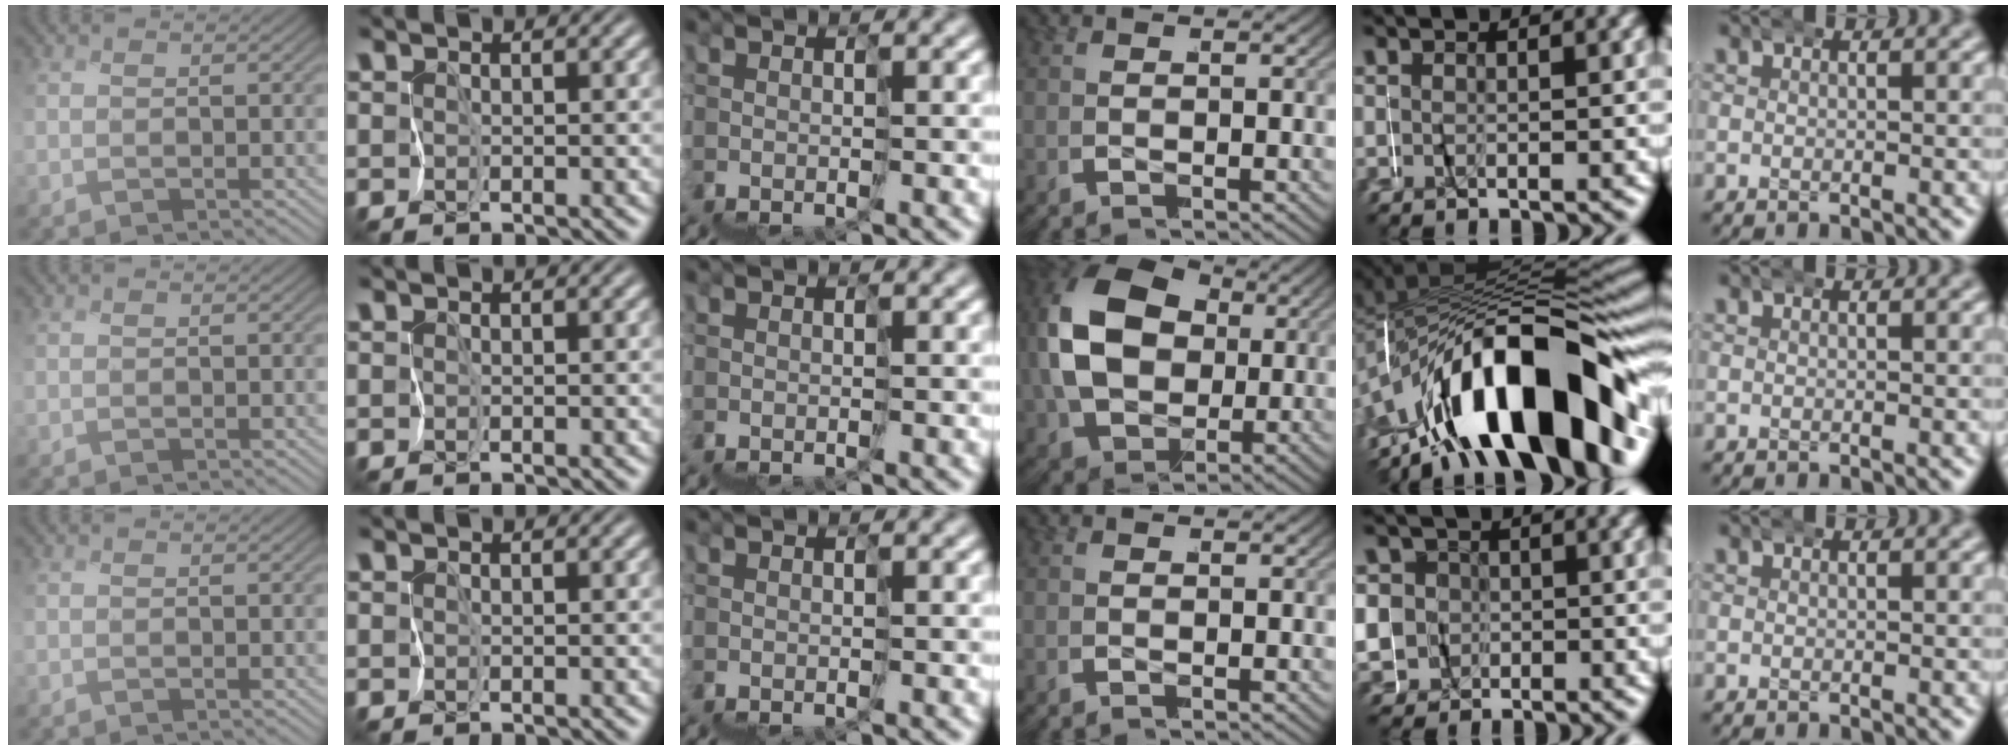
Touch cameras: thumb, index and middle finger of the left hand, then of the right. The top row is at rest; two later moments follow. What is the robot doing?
{"motion": "wrap", "object": "napkin"}